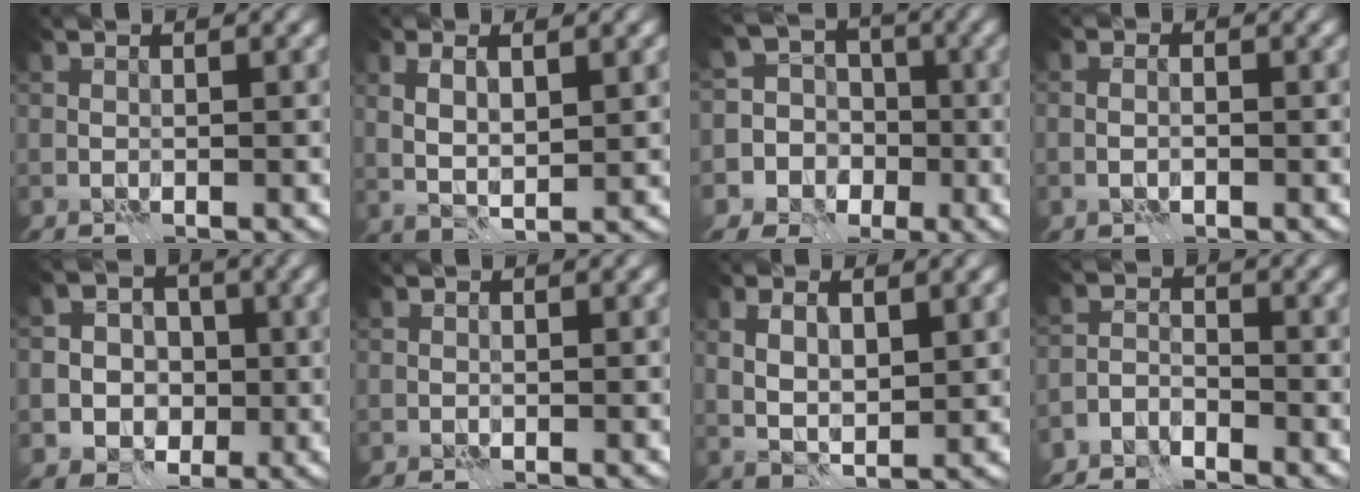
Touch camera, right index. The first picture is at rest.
{"total": 3.5, "force": [1.0, 1.1, 3.1], "torque": [-0.069, 0.000, 0.025]}
{"total": 10.0, "force": [-2.6, 9.5, 1.7], "torque": [-0.058, 0.017, -0.066]}
{"total": 1.4, "force": [-0.5, 0.7, 1.1], "torque": [-0.010, 0.005, -0.009]}
{"total": 5.7, "force": [-0.8, 5.3, 2.0], "torque": [-0.024, 0.021, -0.039]}
{"total": 0.0}
{"total": 4.1, "force": [1.2, 1.7, 3.5], "torque": [-0.074, -0.001, 0.028]}
{"total": 2.5, "force": [-2.4, 0.5, 0.4], "torque": [-0.005, 0.007, -0.057]}